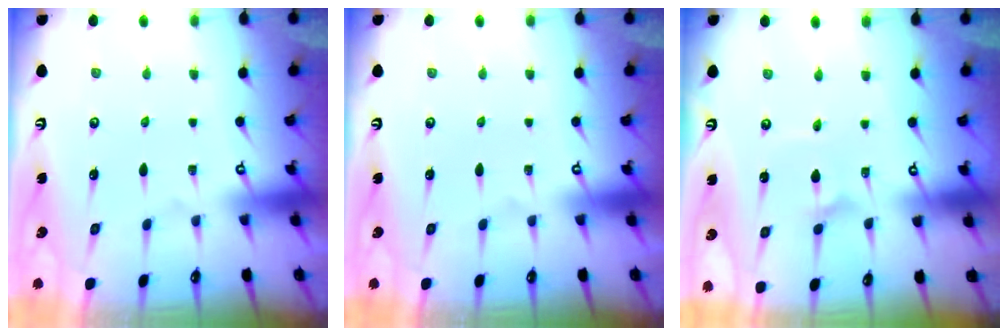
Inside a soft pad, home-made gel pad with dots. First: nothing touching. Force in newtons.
{"total": 0.0}
{"total": 2.2, "press": 2.2, "slide": 0.2}